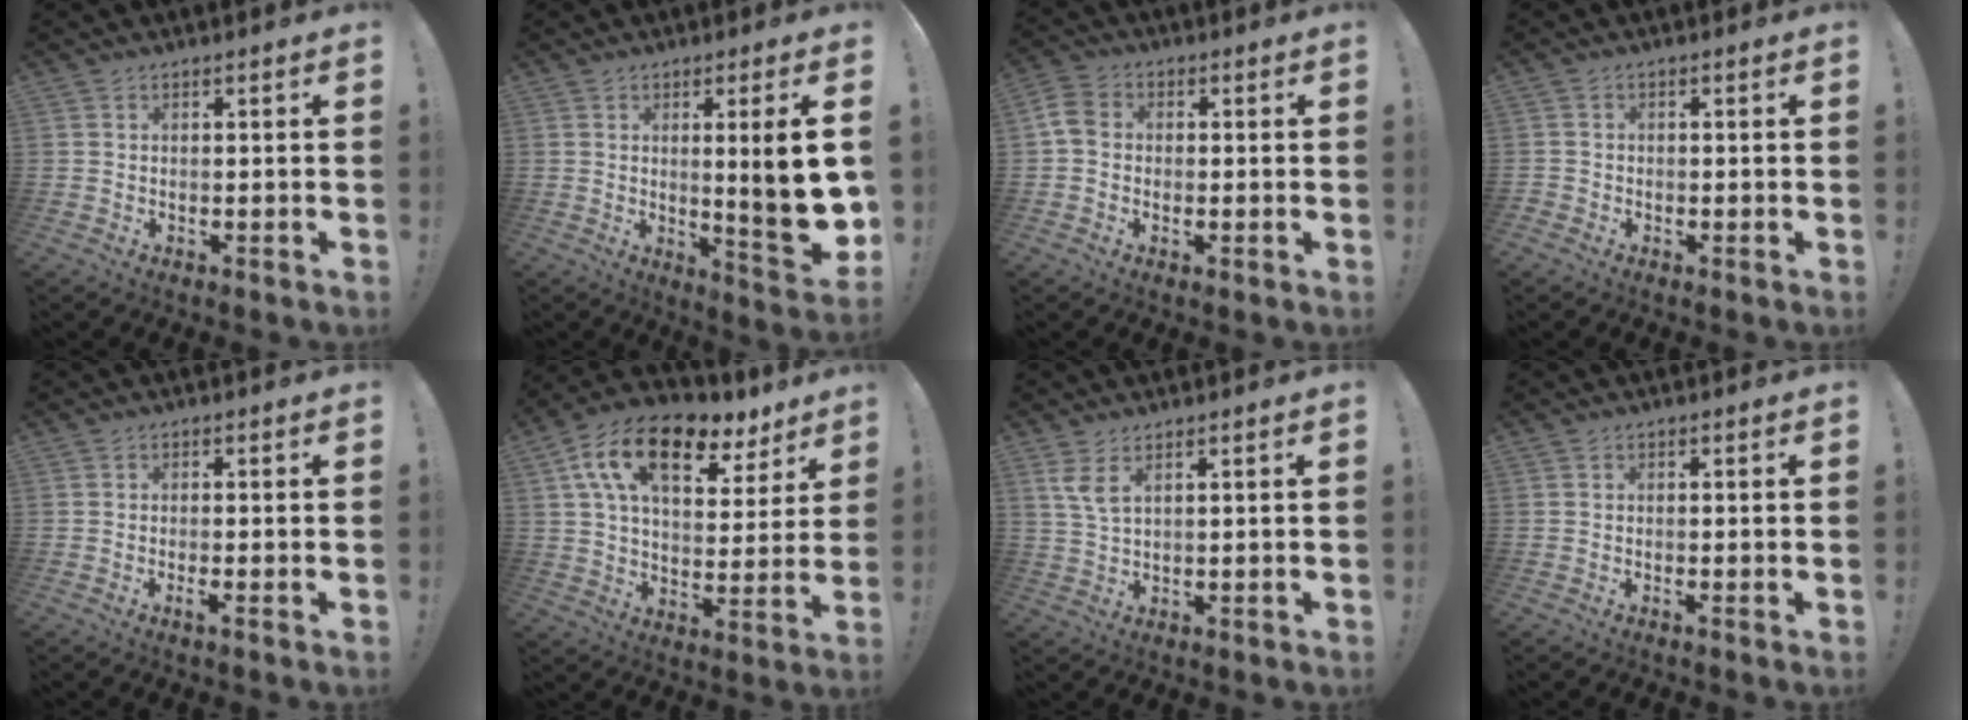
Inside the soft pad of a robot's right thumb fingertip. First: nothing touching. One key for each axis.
{"total": 11.9, "fx": 1.2, "fy": 0.5, "fz": 11.8, "tx": -0.169, "ty": -0.019, "tz": 0.014}
{"total": 6.3, "fx": 0.0, "fy": 5.1, "fz": 3.8, "tx": -0.076, "ty": 0.014, "tz": 0.005}
{"total": 1.2, "fx": -0.8, "fy": 0.8, "fz": 0.4, "tx": -0.006, "ty": 0.004, "tz": -0.014}
{"total": 2.0, "fx": -0.6, "fy": -0.4, "fz": 1.9, "tx": -0.032, "ty": -0.006, "tz": -0.009}
{"total": 18.3, "fx": 9.5, "fy": 9.2, "fz": 12.7, "tx": -0.207, "ty": -0.041, "tz": 0.164}
{"total": 4.8, "fx": 2.7, "fy": 1.3, "fz": 3.7, "tx": -0.078, "ty": -0.012, "tz": 0.048}
{"total": 0.9, "fx": 0.2, "fy": -0.2, "fz": 0.8, "tx": -0.011, "ty": -0.005, "tz": 0.002}